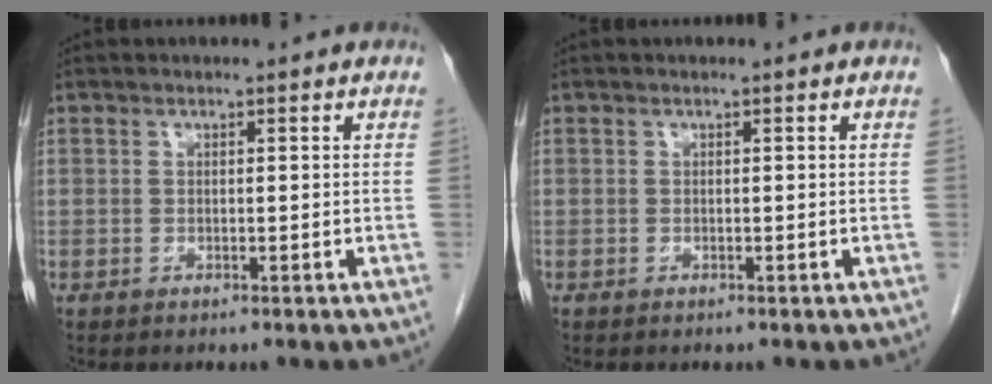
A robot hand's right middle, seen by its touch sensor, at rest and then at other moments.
{"total": 0.0}